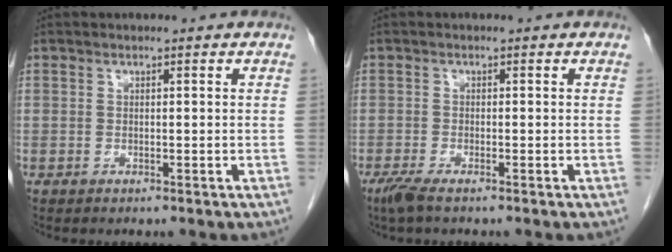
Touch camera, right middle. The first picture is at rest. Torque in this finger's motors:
{"motor_torque": [-0.29, -0.04, 0.05, 0.03]}